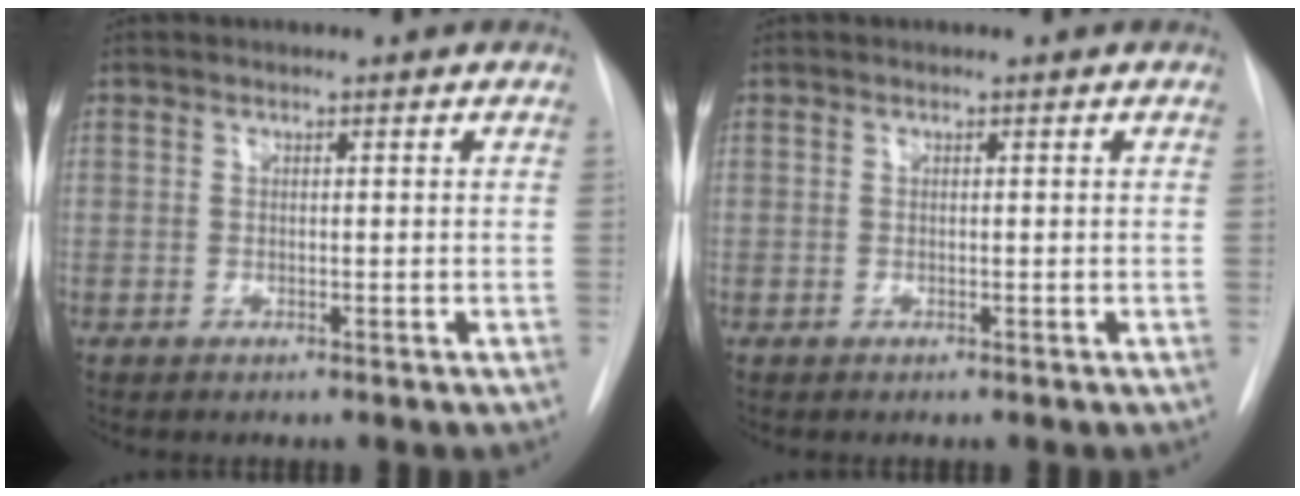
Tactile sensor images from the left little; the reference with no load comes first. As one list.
[{"total": 0.0}]